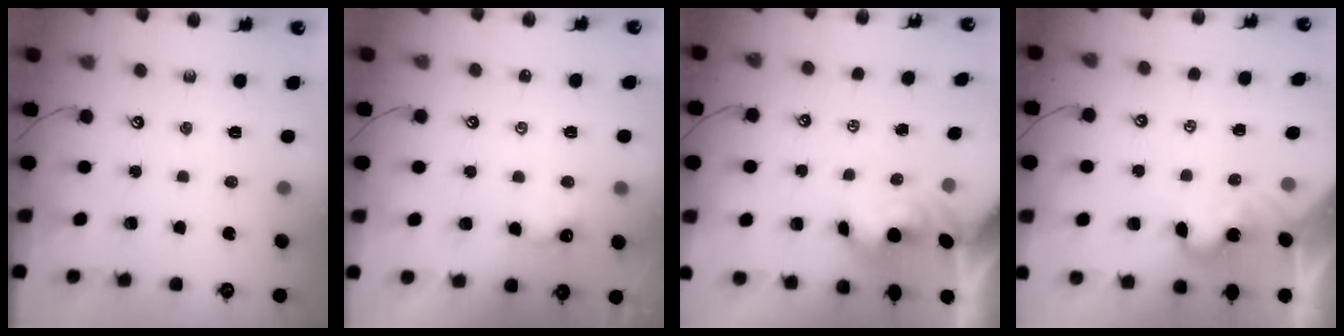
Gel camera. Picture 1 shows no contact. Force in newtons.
{"total": 2.2, "press": 2.1, "slide": 0.5}
{"total": 1.5, "press": 1.3, "slide": 0.7}
{"total": 0.0}